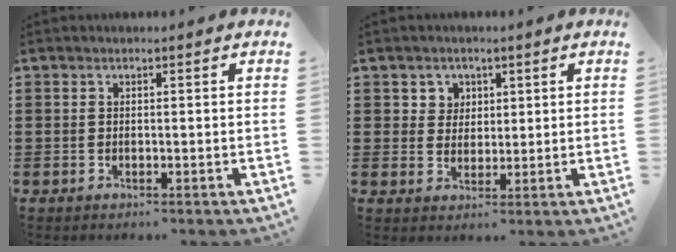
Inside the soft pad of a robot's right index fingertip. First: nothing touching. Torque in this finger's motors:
{"motor_torque": [0.03, -0.03, 0.03, 0.01]}